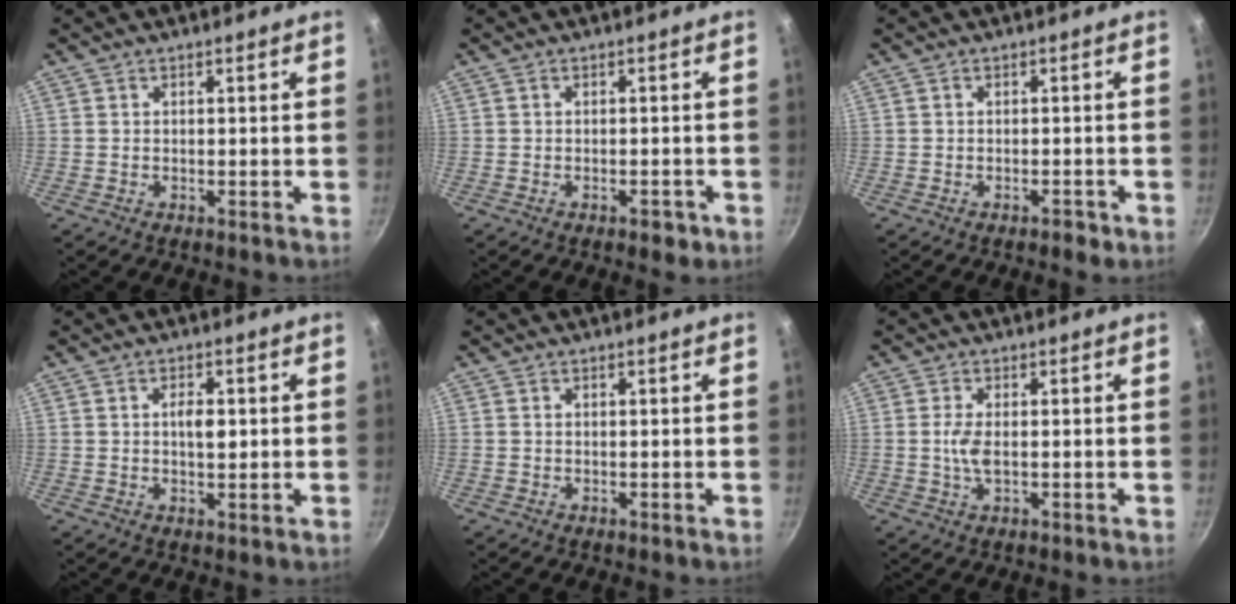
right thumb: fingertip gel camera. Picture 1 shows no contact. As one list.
[{"total": 2.7, "force": [-1.3, 1.4, 1.8], "torque": [-0.016, 0.015, -0.012]}, {"total": 1.9, "force": [-1.1, 0.9, 1.3], "torque": [-0.015, 0.016, -0.011]}, {"total": 3.7, "force": [0.3, 1.8, 3.2], "torque": [-0.043, -0.001, 0.002]}, {"total": 0.0}, {"total": 3.5, "force": [-0.1, 1.5, 3.2], "torque": [-0.072, -0.001, -0.004]}]